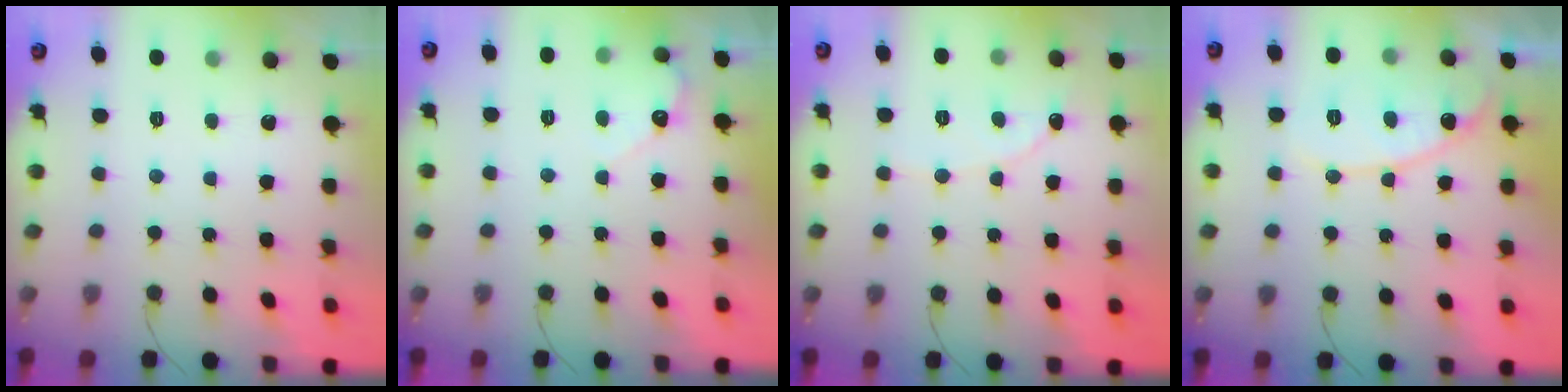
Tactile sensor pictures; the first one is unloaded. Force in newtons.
{"total": 2.7, "press": 2.7, "slide": 0.2}
{"total": 2.2, "press": 2.2, "slide": 0.2}
{"total": 11.1, "press": 11.1, "slide": 0.9}